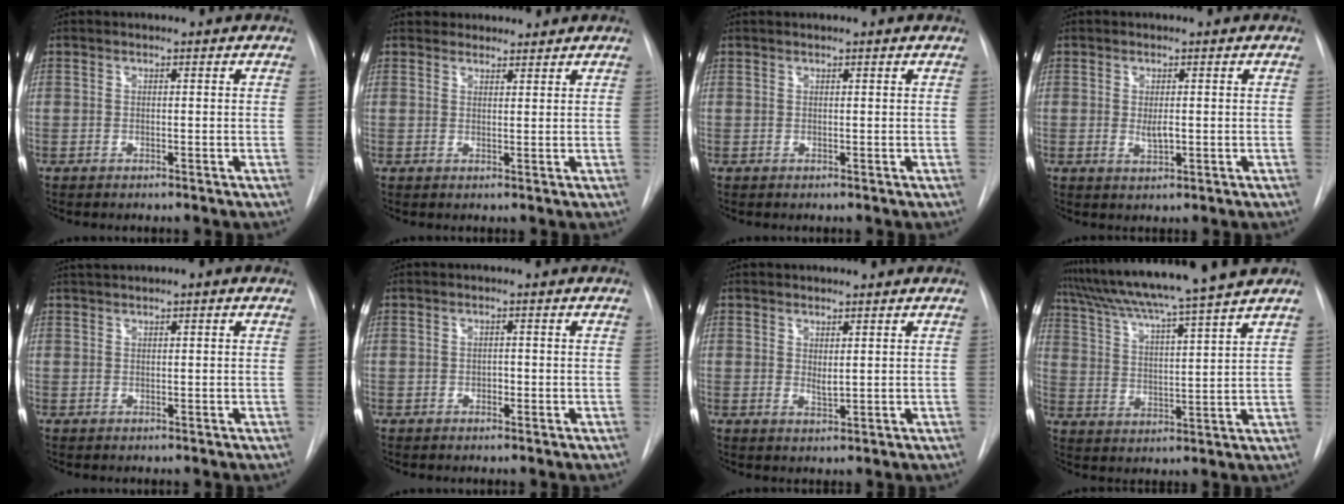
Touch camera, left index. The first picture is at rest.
{"total": 4.1, "force": [3.8, 1.6, 0.1], "torque": [0.007, 0.020, 0.055]}
{"total": 1.0, "force": [0.9, 0.1, 0.4], "torque": [-0.006, 0.017, 0.013]}
{"total": 2.0, "force": [0.0, 0.7, 1.8], "torque": [-0.033, -0.007, 0.000]}
{"total": 1.2, "force": [0.7, 0.2, 1.0], "torque": [-0.018, 0.016, 0.015]}
{"total": 0.7, "force": [-0.4, 0.5, 0.4], "torque": [-0.004, 0.000, -0.007]}
{"total": 1.4, "force": [0.7, 0.4, 1.1], "torque": [-0.022, -0.010, 0.017]}
{"total": 15.7, "force": [13.6, -2.0, 7.6], "torque": [-0.131, -0.007, 0.210]}